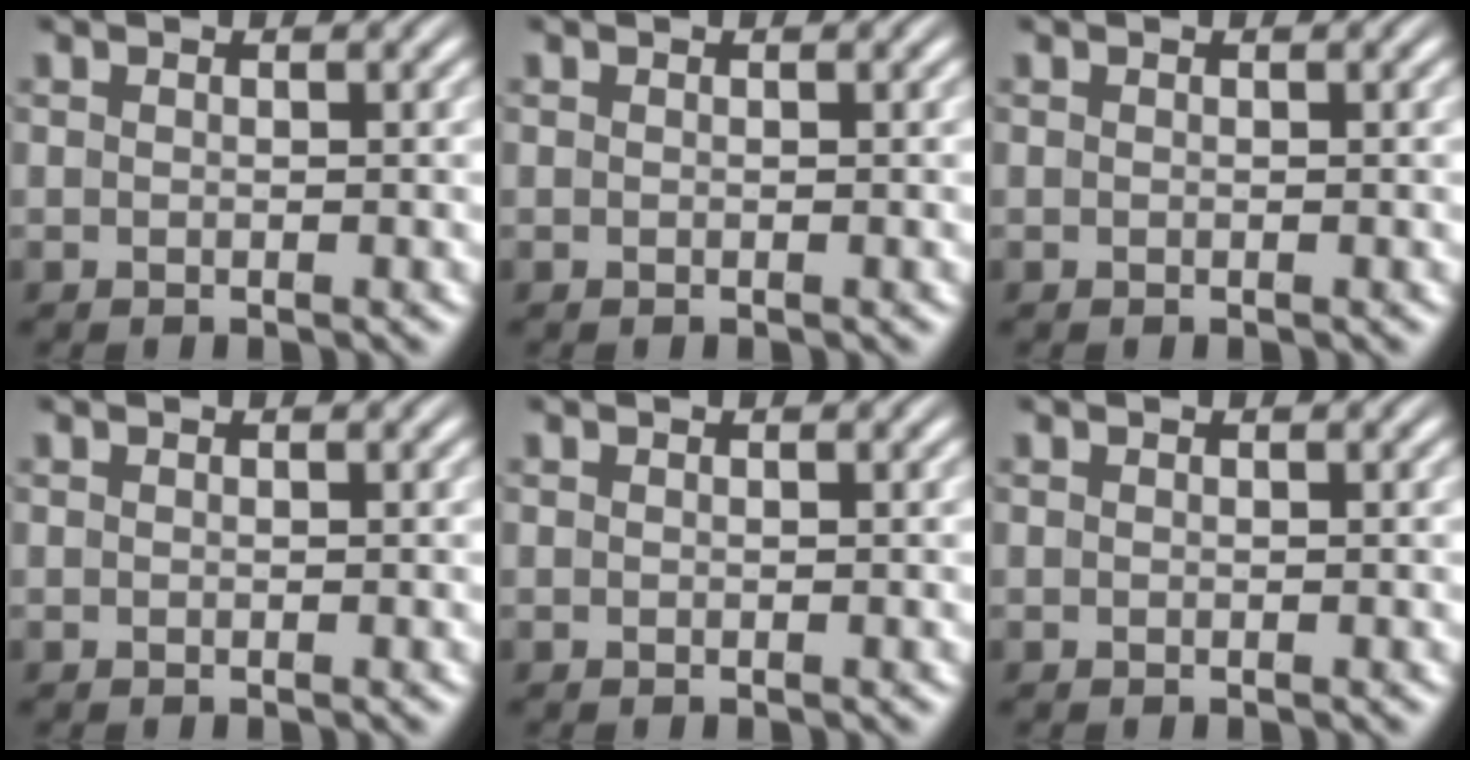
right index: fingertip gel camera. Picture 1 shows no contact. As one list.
[{"total": 0.0}, {"total": 0.0}, {"total": 0.0}, {"total": 0.0}, {"total": 0.0}]